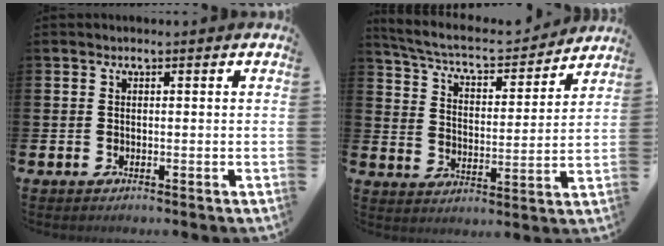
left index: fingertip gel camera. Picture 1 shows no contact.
{"total": 6.3, "force": [5.8, 1.5, 2.1], "torque": [-0.073, -0.043, 0.094]}